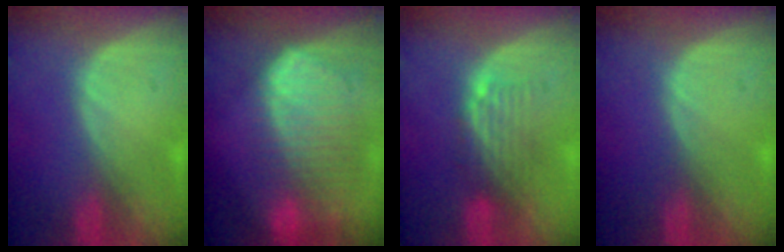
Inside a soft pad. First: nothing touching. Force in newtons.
{"total": 10.5, "press": 9.0, "slide": 5.3}
{"total": 5.0, "press": 4.3, "slide": 2.6}
{"total": 0.0}